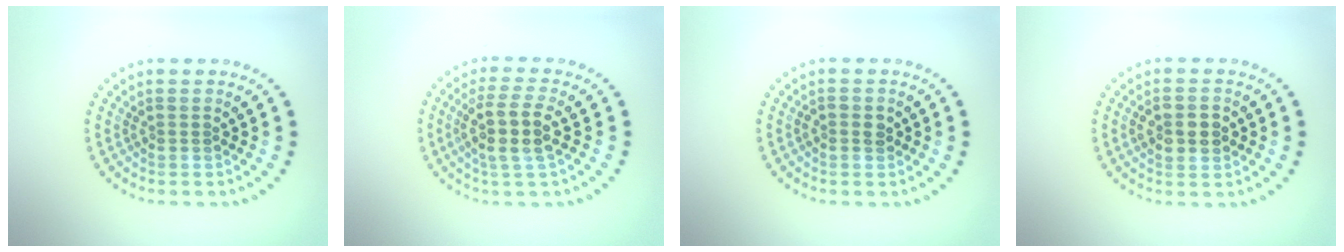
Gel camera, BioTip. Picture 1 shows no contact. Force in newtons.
{"total": 3.7, "press": 3.3, "slide": 1.7}
{"total": 1.3, "press": 1.3, "slide": 0.2}
{"total": 2.7, "press": 2.7, "slide": 0.0}